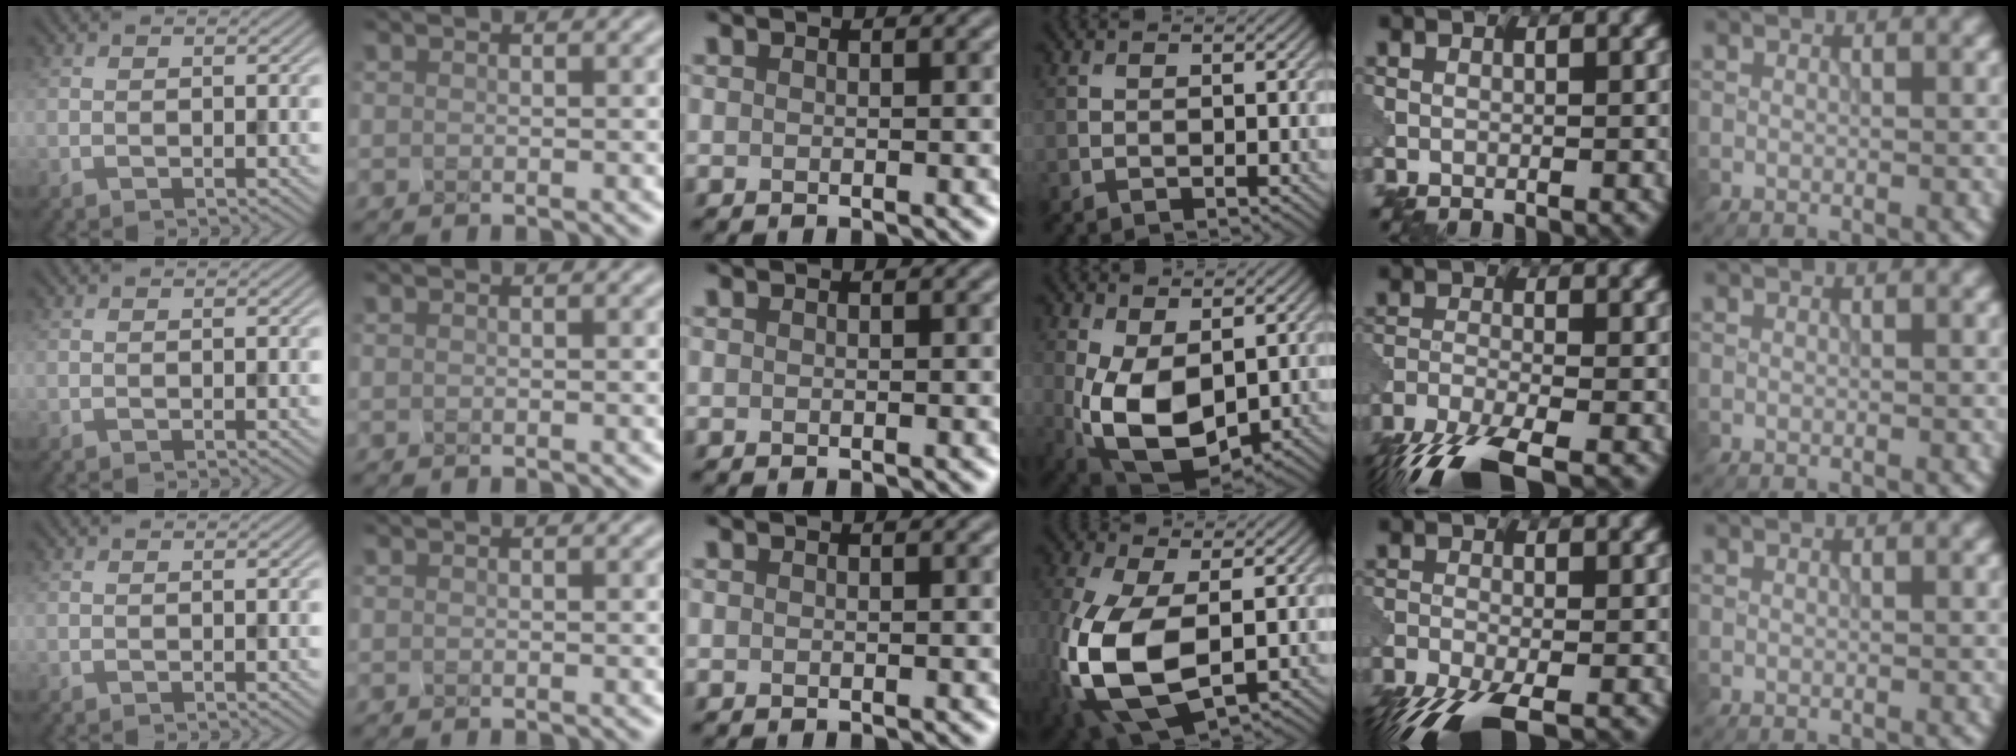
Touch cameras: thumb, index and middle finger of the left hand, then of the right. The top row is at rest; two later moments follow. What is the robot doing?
{"motion": "squeeze", "object": "clothespin"}